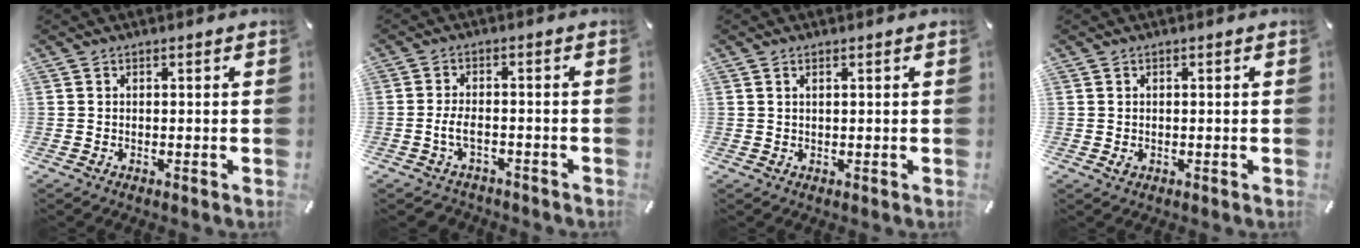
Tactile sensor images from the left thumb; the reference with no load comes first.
{"total": 4.8, "force": [-1.9, 2.7, 3.5], "torque": [-0.081, 0.008, -0.040]}
{"total": 0.9, "force": [0.4, 0.3, 0.7], "torque": [-0.014, 0.001, 0.006]}
{"total": 1.0, "force": [-0.1, 0.8, 0.6], "torque": [-0.003, -0.002, -0.004]}